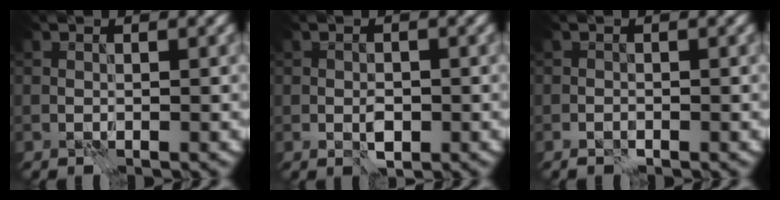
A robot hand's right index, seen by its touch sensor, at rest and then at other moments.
{"total": 2.0, "force": [-0.5, 1.3, 1.4], "torque": [-0.026, -0.002, -0.009]}
{"total": 0.9, "force": [-0.7, 0.5, 0.3], "torque": [-0.005, 0.000, -0.015]}